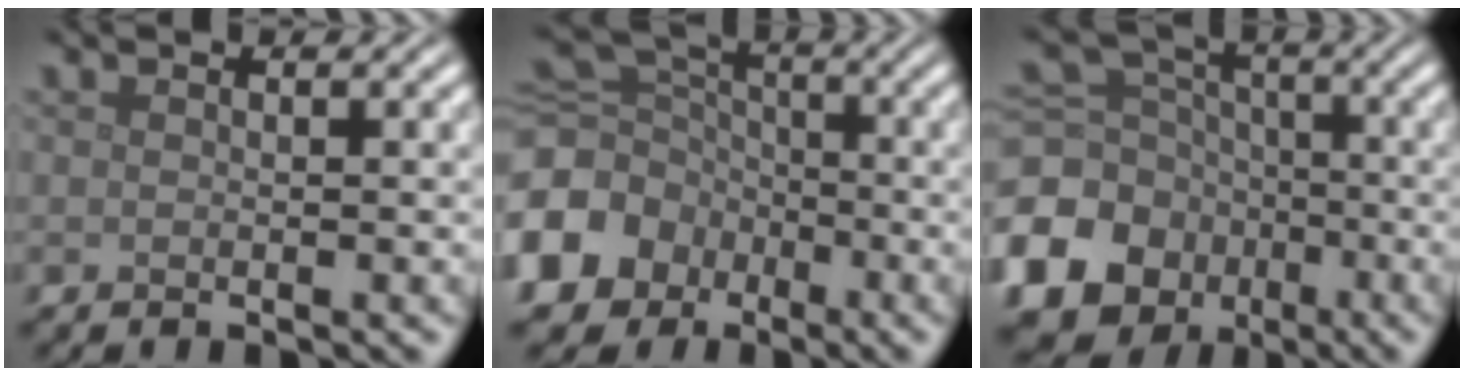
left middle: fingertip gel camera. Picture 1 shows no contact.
{"total": 9.3, "force": [-4.0, 7.7, 3.4], "torque": [-0.106, -0.025, -0.080]}
{"total": 12.9, "force": [-5.6, 10.9, 4.0], "torque": [-0.120, -0.041, -0.112]}